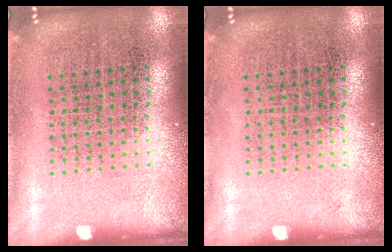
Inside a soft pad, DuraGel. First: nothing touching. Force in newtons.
{"total": 0.0}